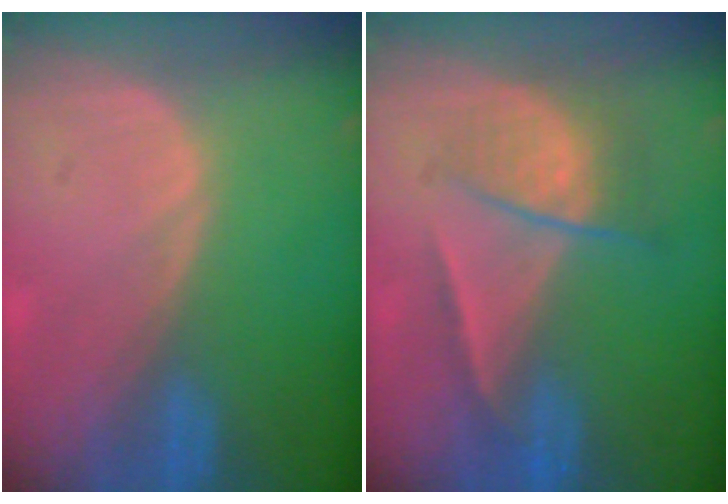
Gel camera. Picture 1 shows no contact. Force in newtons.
{"total": 6.9, "press": 5.9, "slide": 3.6}